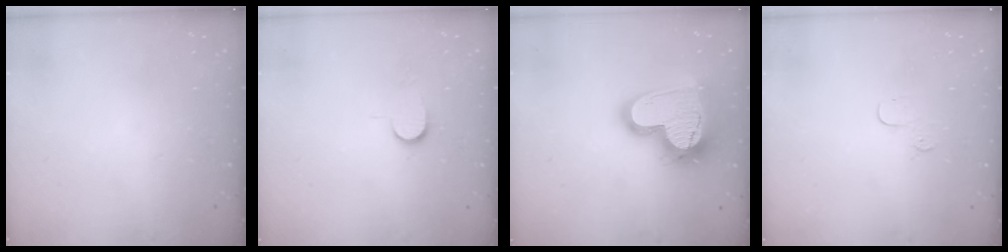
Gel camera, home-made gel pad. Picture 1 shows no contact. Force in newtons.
{"total": 5.4, "press": 5.4, "slide": 0.6}
{"total": 22.4, "press": 22.3, "slide": 1.9}
{"total": 3.3, "press": 3.3, "slide": 0.4}